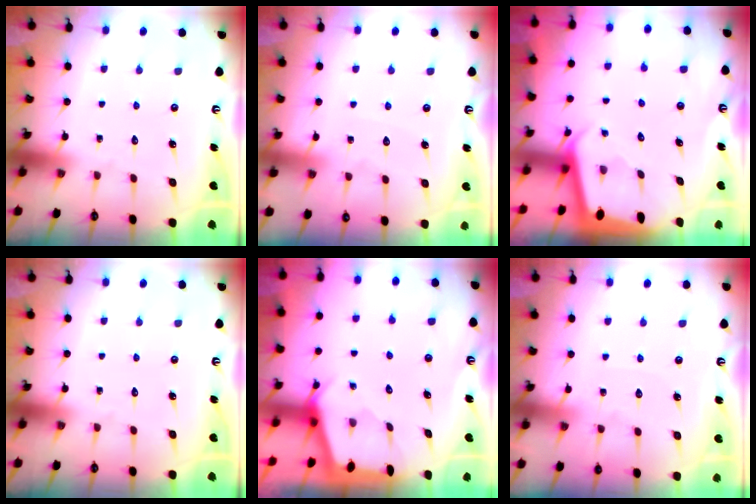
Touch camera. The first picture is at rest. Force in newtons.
{"total": 3.5, "press": 3.4, "slide": 0.5}
{"total": 1.9, "press": 1.9, "slide": 0.1}
{"total": 0.0}
{"total": 2.3, "press": 2.3, "slide": 0.3}
{"total": 4.3, "press": 4.2, "slide": 0.6}